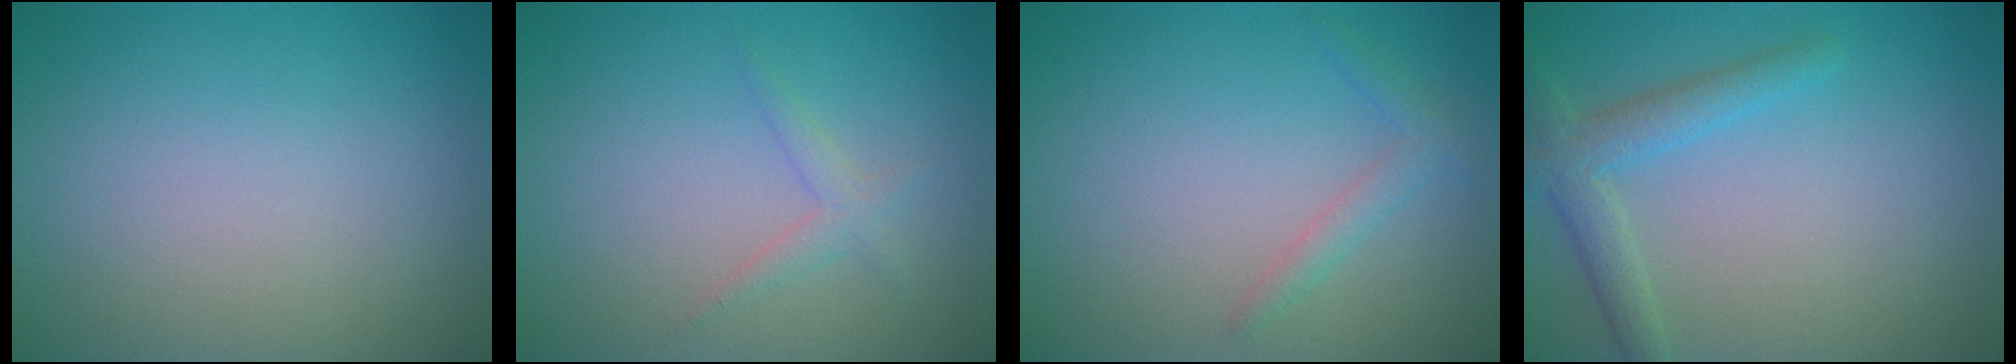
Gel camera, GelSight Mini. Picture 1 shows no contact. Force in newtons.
{"total": 1.3, "press": 1.3, "slide": 0.1}
{"total": 1.5, "press": 1.5, "slide": 0.1}
{"total": 2.9, "press": 2.9, "slide": 0.2}